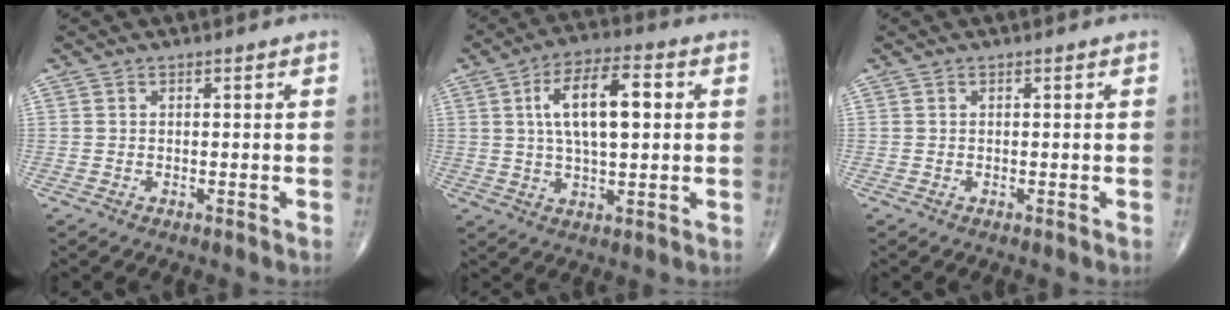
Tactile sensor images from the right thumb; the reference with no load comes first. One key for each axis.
{"total": 12.6, "fx": 2.4, "fy": 5.3, "fz": 11.2, "tx": -0.186, "ty": 0.011, "tz": 0.039}
{"total": 0.0}